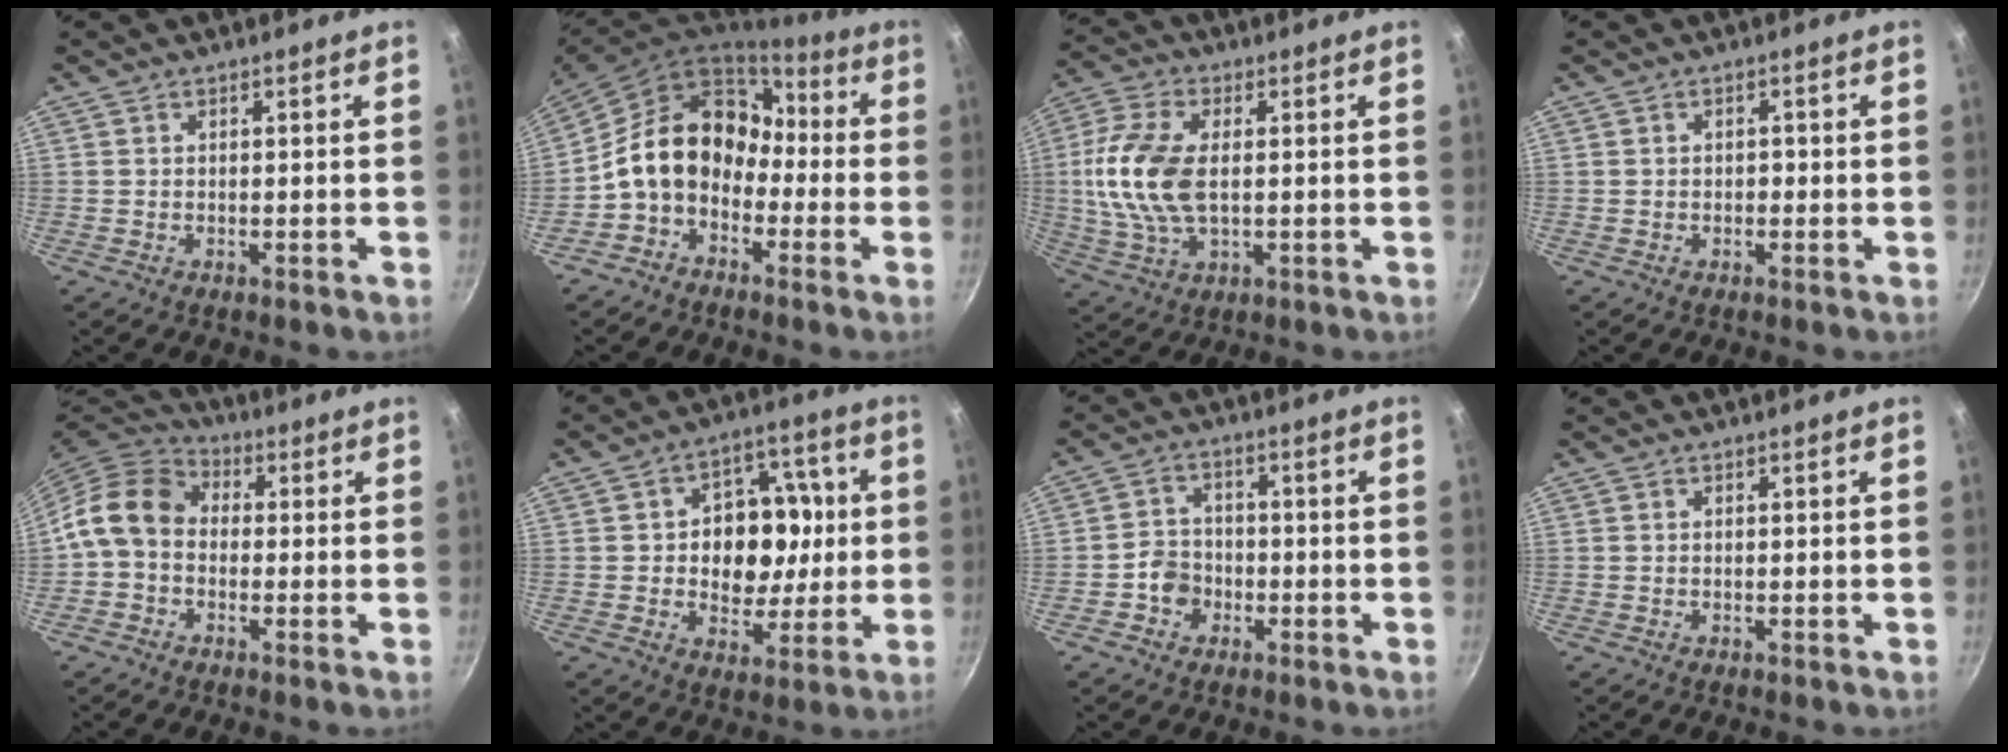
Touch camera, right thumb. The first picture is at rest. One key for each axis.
{"total": 15.8, "fx": -2.7, "fy": 12.4, "fz": 9.5, "tx": -0.139, "ty": 0.073, "tz": -0.063}
{"total": 13.6, "fx": 0.6, "fy": 7.4, "fz": 11.3, "tx": -0.234, "ty": 0.007, "tz": 0.006}
{"total": 1.0, "fx": -0.3, "fy": 0.8, "fz": 0.6, "tx": -0.006, "ty": 0.004, "tz": -0.005}
{"total": 10.5, "fx": -0.5, "fy": 8.3, "fz": 6.4, "tx": -0.098, "ty": 0.034, "tz": -0.032}
{"total": 14.8, "fx": 0.4, "fy": 11.3, "fz": 9.5, "tx": -0.093, "ty": 0.009, "tz": 0.005}
{"total": 4.7, "fx": -1.9, "fy": 4.0, "fz": 1.6, "tx": -0.002, "ty": 0.025, "tz": -0.037}
{"total": 0.0}